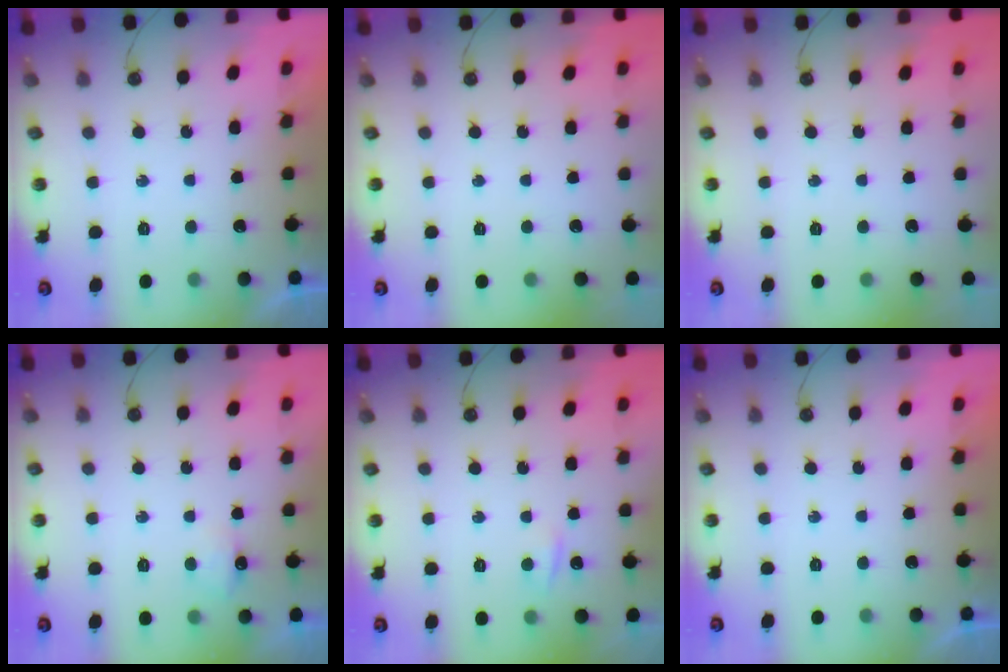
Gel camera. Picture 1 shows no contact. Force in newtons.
{"total": 0.0}
{"total": 0.0}
{"total": 5.3, "press": 5.2, "slide": 1.0}
{"total": 3.6, "press": 3.5, "slide": 0.4}
{"total": 0.0}